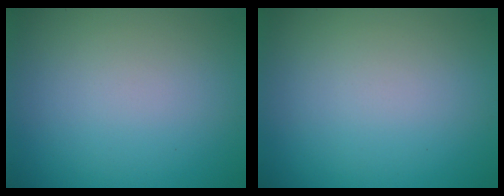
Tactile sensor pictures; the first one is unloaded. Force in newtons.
{"total": 0.0}